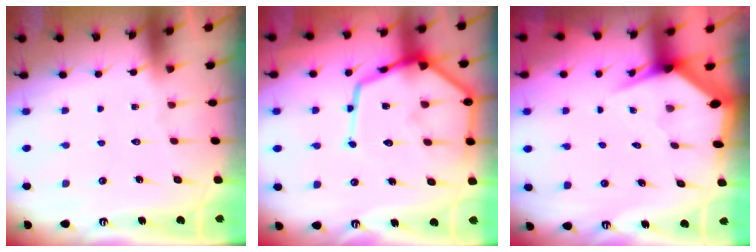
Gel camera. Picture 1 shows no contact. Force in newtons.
{"total": 18.6, "press": 18.4, "slide": 2.0}
{"total": 3.5, "press": 3.4, "slide": 0.5}